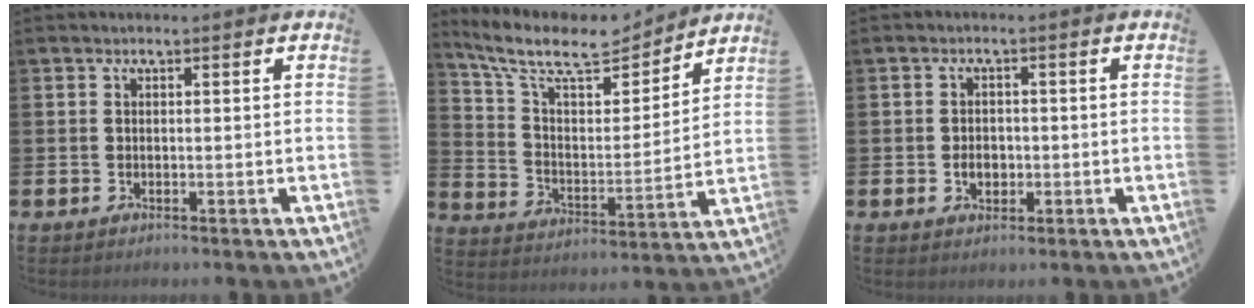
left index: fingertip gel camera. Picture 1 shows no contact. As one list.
[{"total": 10.7, "force": [9.3, 3.2, 4.1], "torque": [-0.117, -0.060, 0.163]}, {"total": 2.5, "force": [-0.4, 1.9, 1.6], "torque": [-0.014, -0.003, -0.014]}]